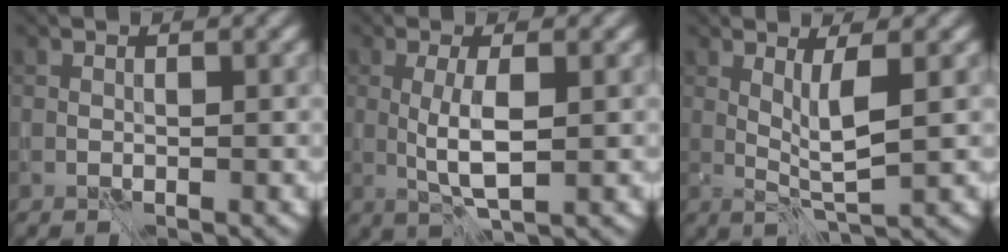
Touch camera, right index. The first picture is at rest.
{"total": 3.3, "force": [-0.2, 0.7, 3.2], "torque": [-0.069, 0.001, -0.003]}
{"total": 2.7, "force": [0.5, 0.1, 2.6], "torque": [-0.052, -0.011, 0.015]}